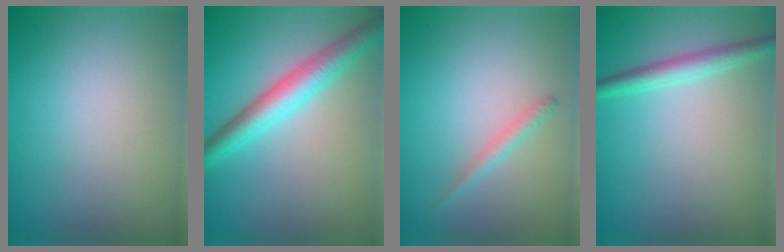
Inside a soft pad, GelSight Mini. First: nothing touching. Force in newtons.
{"total": 4.7, "press": 4.7, "slide": 0.2}
{"total": 1.2, "press": 1.2, "slide": 0.1}
{"total": 2.4, "press": 2.4, "slide": 0.1}